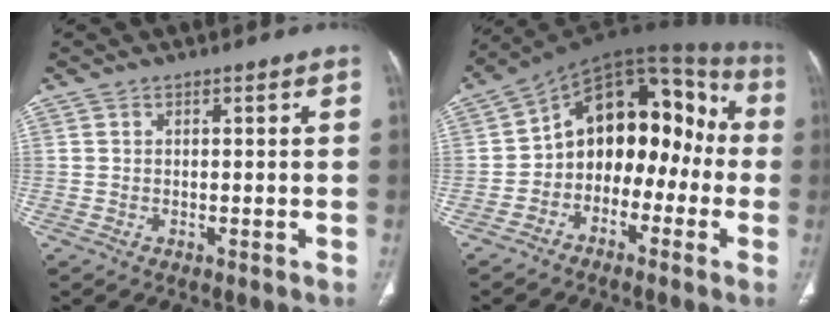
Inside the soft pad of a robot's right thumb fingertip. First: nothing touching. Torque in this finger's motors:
{"motor_torque": [0.08, 1.19, 0.08, -0.12, 0.32]}